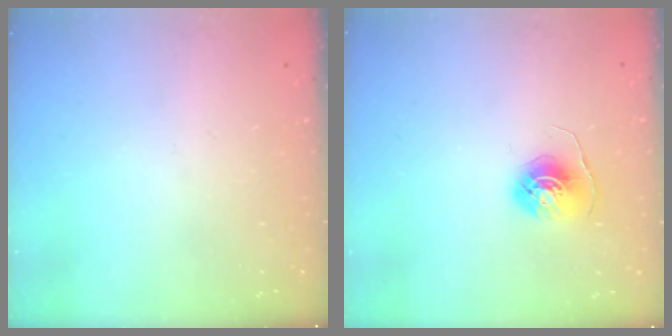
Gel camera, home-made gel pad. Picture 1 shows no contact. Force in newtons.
{"total": 6.1, "press": 6.1, "slide": 0.5}